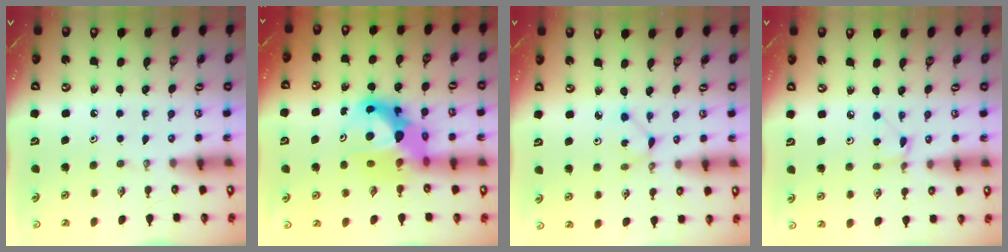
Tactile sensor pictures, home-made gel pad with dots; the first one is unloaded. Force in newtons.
{"total": 13.9, "press": 13.9, "slide": 1.0}
{"total": 1.8, "press": 1.7, "slide": 0.3}
{"total": 2.2, "press": 2.2, "slide": 0.3}